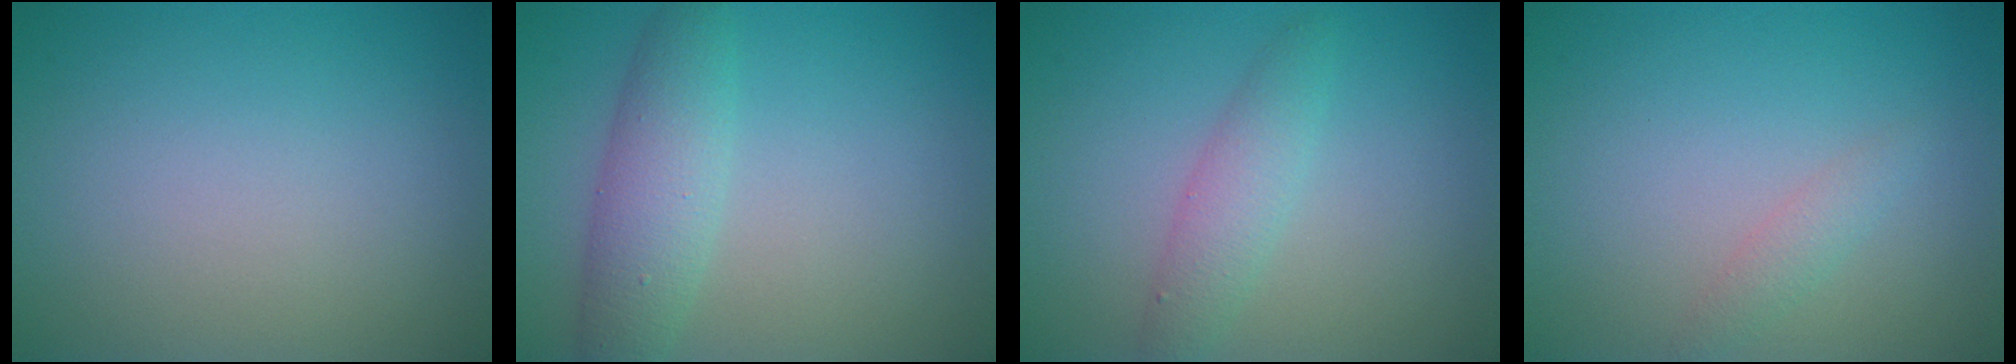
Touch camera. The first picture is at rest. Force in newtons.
{"total": 3.9, "press": 3.9, "slide": 0.1}
{"total": 2.4, "press": 2.4, "slide": 0.1}
{"total": 1.2, "press": 1.2, "slide": 0.1}